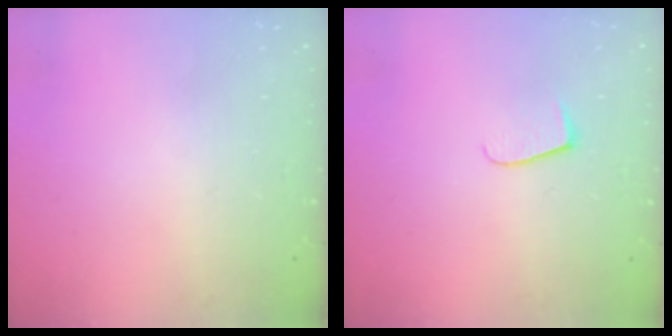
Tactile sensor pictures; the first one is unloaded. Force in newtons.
{"total": 6.2, "press": 6.1, "slide": 0.6}